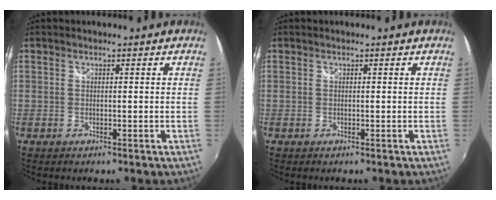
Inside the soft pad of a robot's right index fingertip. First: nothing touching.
{"total": 0.0}